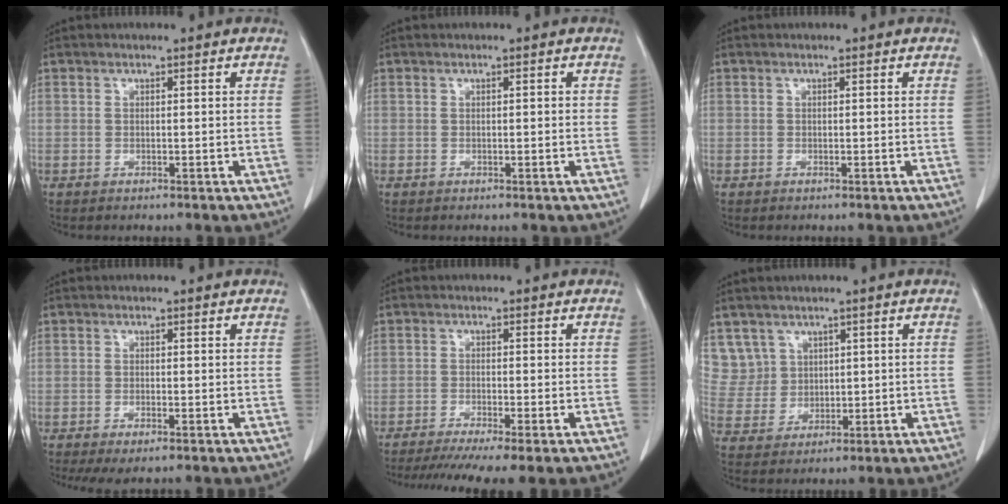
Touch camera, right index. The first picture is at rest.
{"total": 0.7, "force": [0.1, 0.2, 0.7], "torque": [-0.011, 0.001, 0.002]}
{"total": 0.0}
{"total": 3.0, "force": [-1.6, 0.6, 2.4], "torque": [-0.040, -0.009, -0.025]}
{"total": 10.1, "force": [-7.9, 0.0, 6.3], "torque": [-0.087, -0.019, -0.121]}
{"total": 6.6, "force": [3.6, 5.5, -0.2], "torque": [0.002, 0.014, 0.084]}